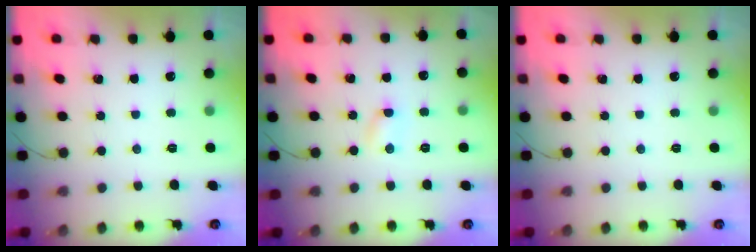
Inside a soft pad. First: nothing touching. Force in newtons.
{"total": 2.7, "press": 2.6, "slide": 0.8}
{"total": 0.0}